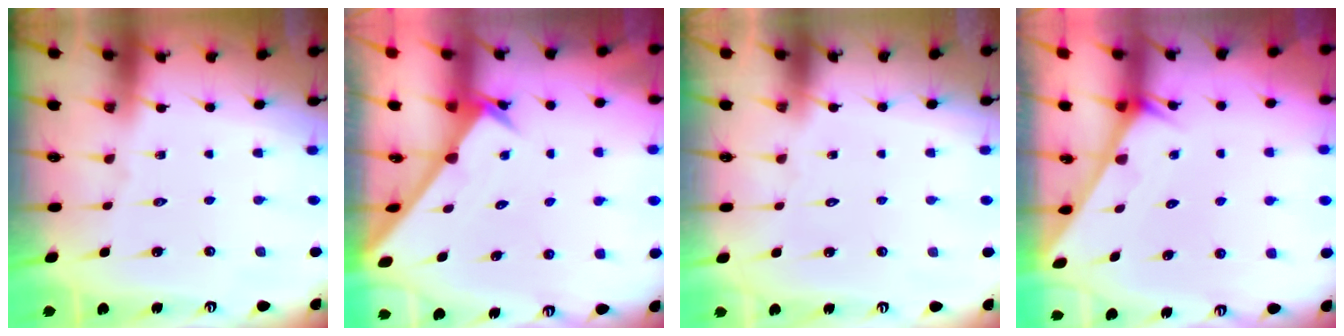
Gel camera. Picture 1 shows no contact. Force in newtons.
{"total": 2.6, "press": 2.6, "slide": 0.2}
{"total": 1.5, "press": 1.5, "slide": 0.0}
{"total": 1.8, "press": 1.8, "slide": 0.1}